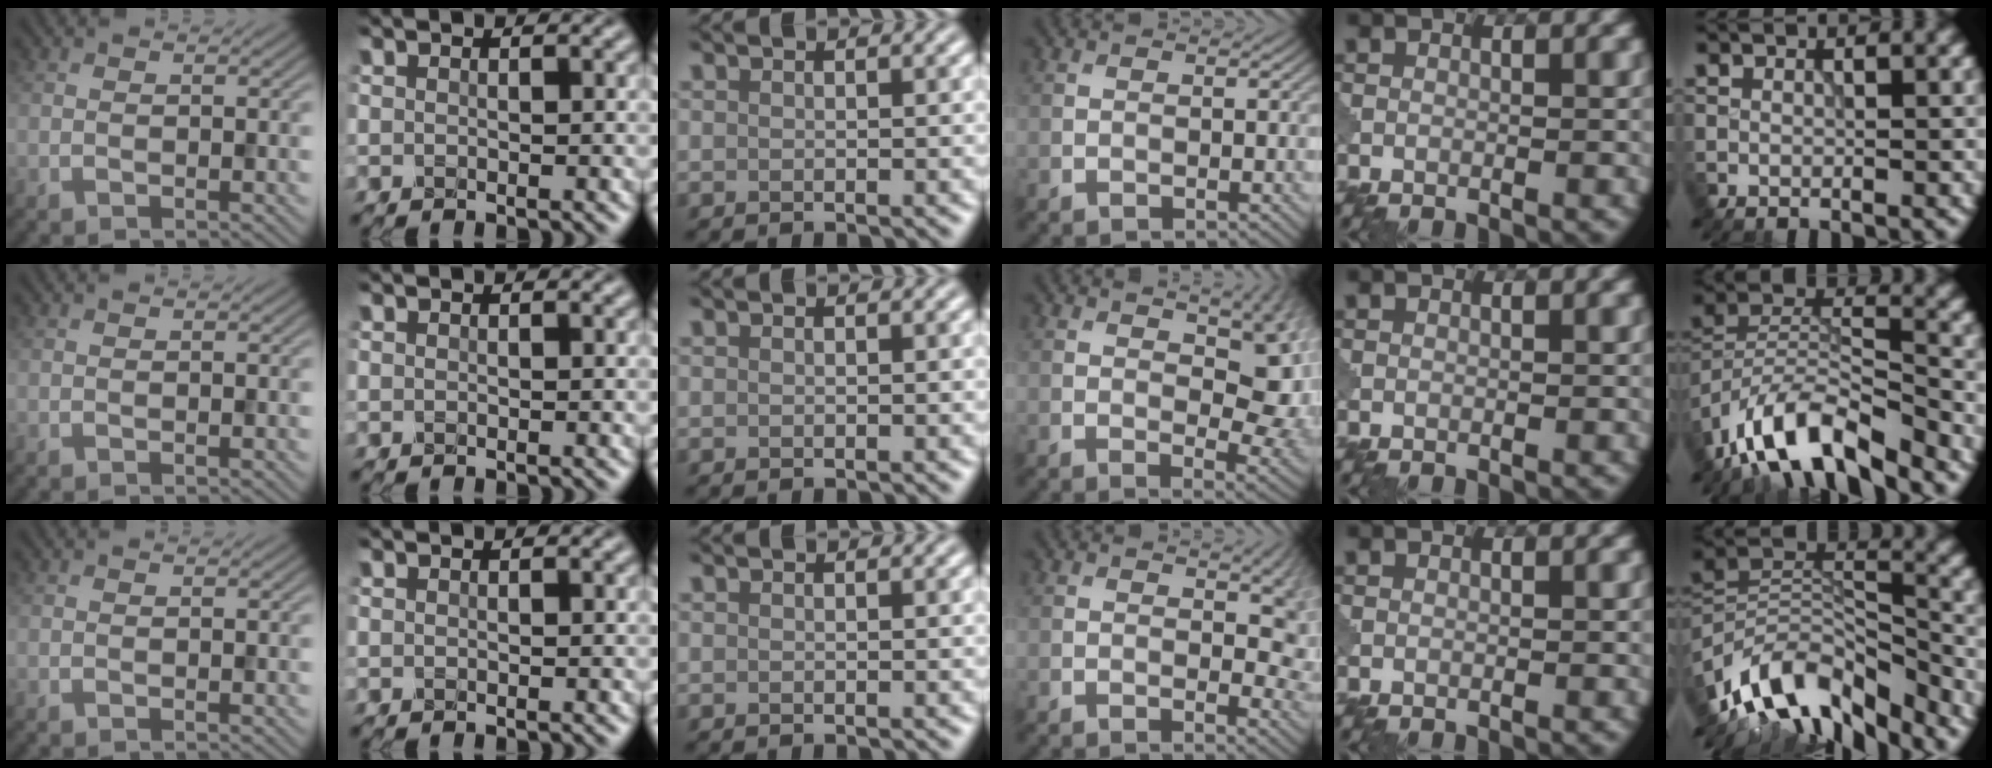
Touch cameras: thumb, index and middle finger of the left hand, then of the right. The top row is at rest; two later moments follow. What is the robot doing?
{"motion": "shake", "object": "medicine bottle"}